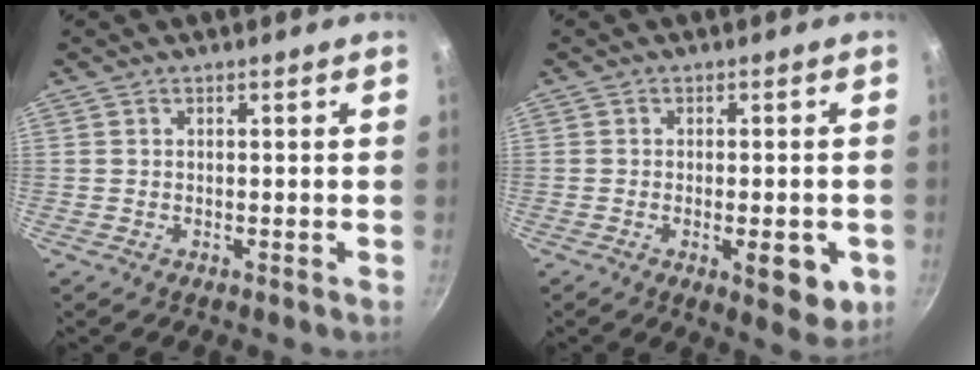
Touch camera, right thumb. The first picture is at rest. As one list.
[{"total": 8.0, "force": [-2.5, 3.1, 6.9], "torque": [-0.072, 0.001, -0.029]}]